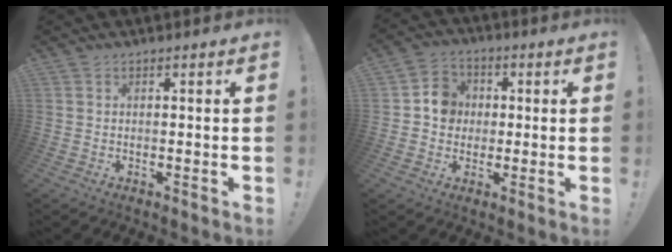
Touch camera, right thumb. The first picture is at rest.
{"total": 8.5, "force": [0.4, 7.9, 3.2], "torque": [-0.042, 0.014, 0.013]}